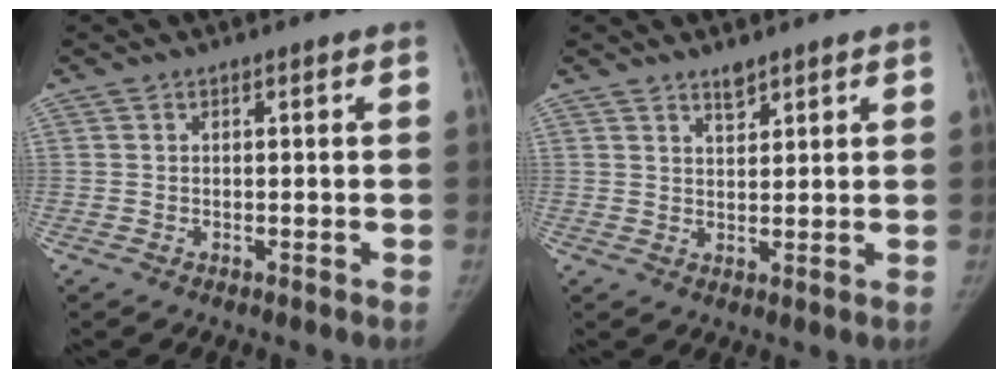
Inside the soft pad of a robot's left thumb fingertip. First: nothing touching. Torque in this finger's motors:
{"motor_torque": [-0.05, 0.10, -0.06, -0.08, 0.00]}